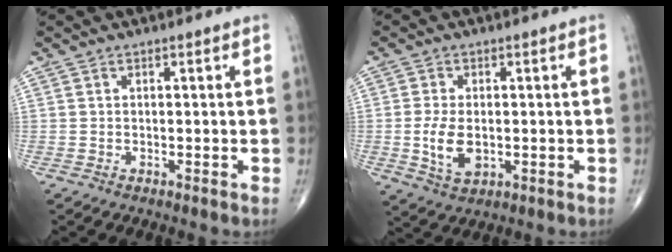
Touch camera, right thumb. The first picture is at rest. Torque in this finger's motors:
{"motor_torque": [-0.16, 0.53, 0.39, 0.49, 0.24]}